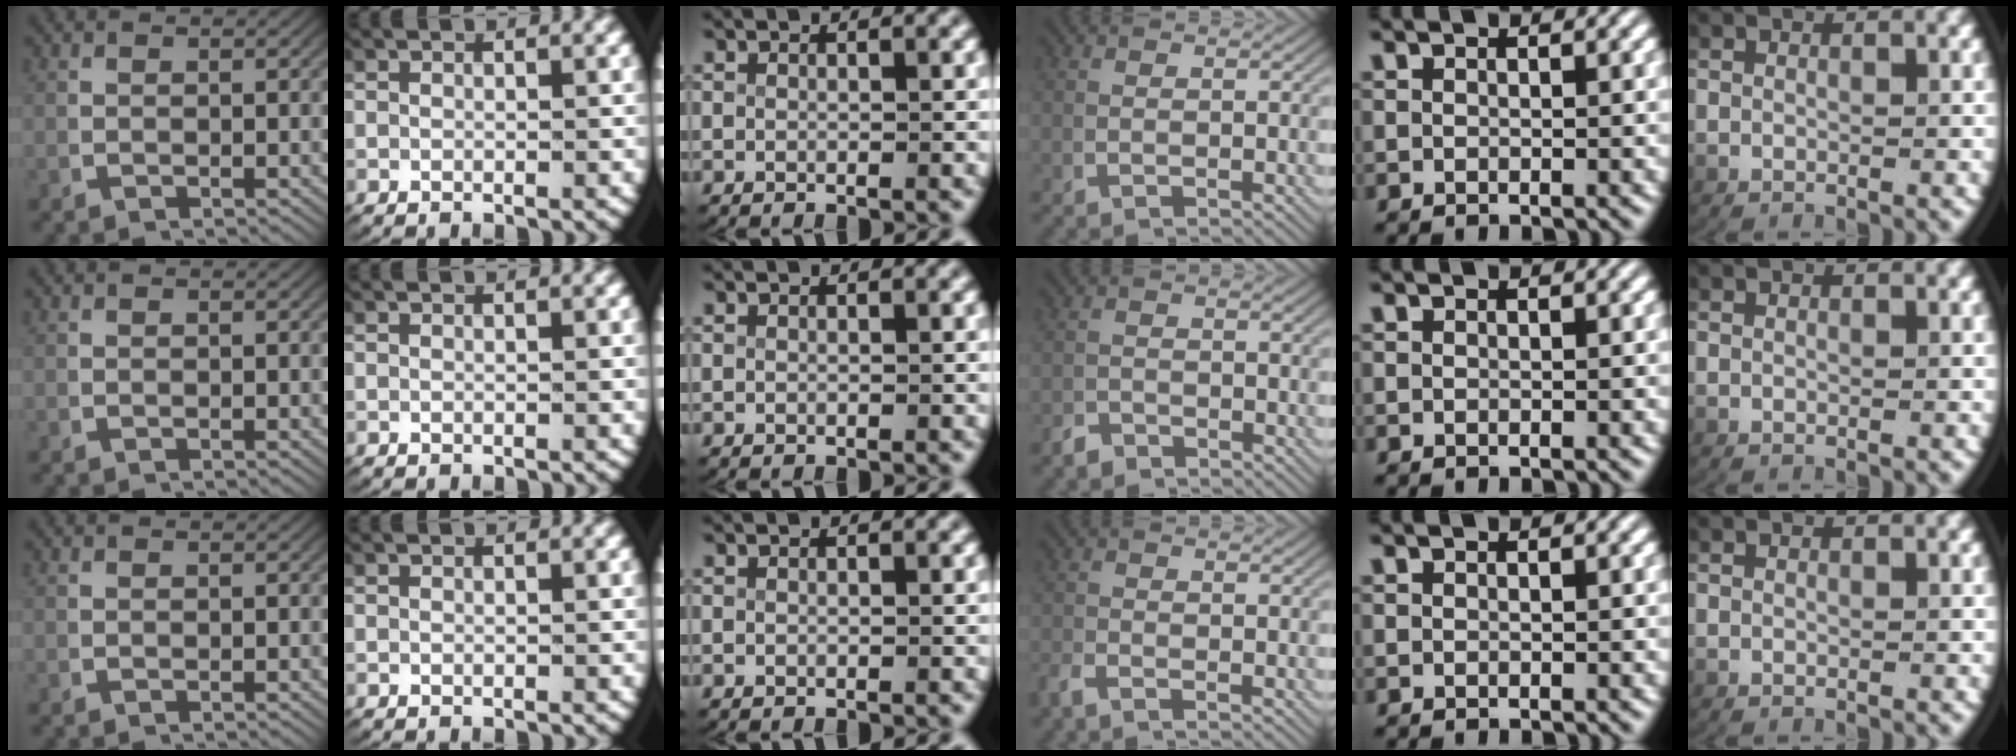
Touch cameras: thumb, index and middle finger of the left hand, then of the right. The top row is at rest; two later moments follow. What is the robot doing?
{"motion": "lift_and_place", "object": "paper"}